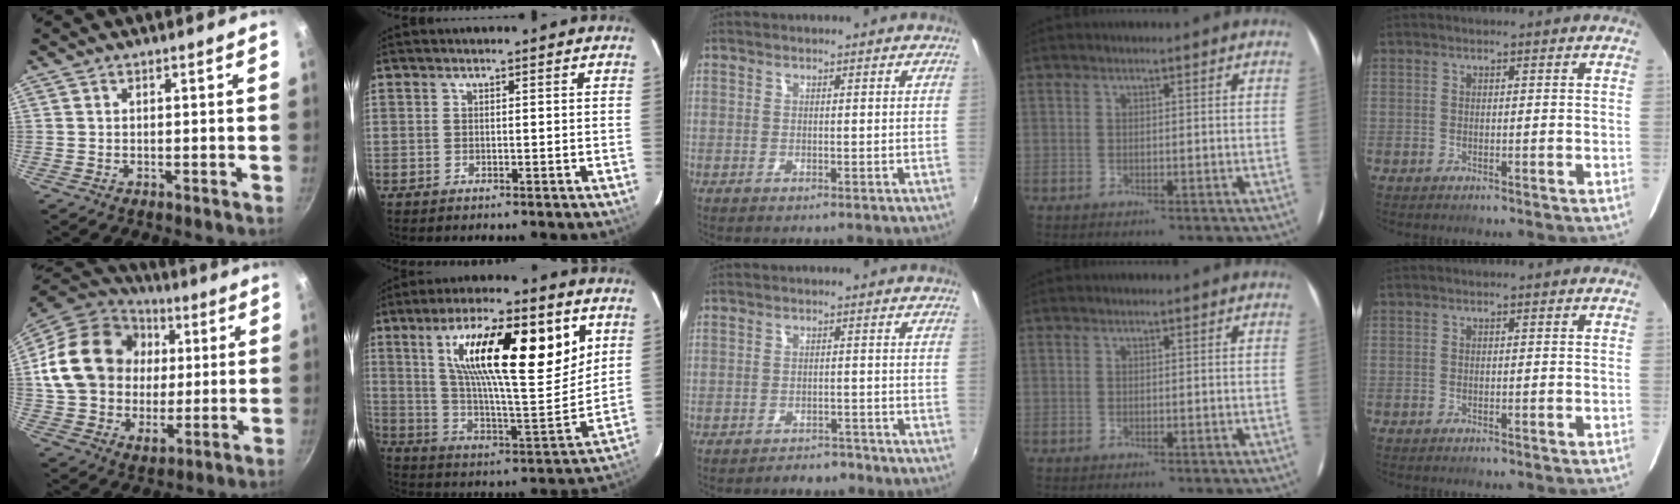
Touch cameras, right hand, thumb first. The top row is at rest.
{"thumb": {"total": 24.8, "force": [3.9, 19.5, 14.9], "torque": [-0.245, 0.012, 0.067]}, "index": {"total": 25.0, "force": [10.2, 7.0, 21.7], "torque": [-0.352, 0.013, 0.172]}, "middle": {"total": 4.7, "force": [-4.1, 2.1, 1.0], "torque": [-0.027, 0.002, -0.051]}}